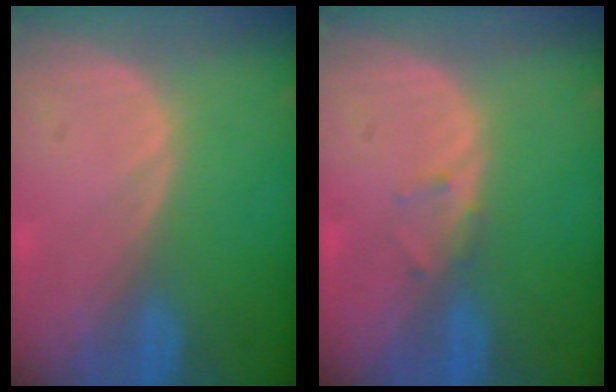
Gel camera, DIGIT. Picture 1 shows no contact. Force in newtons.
{"total": 1.1, "press": 1.0, "slide": 0.2}